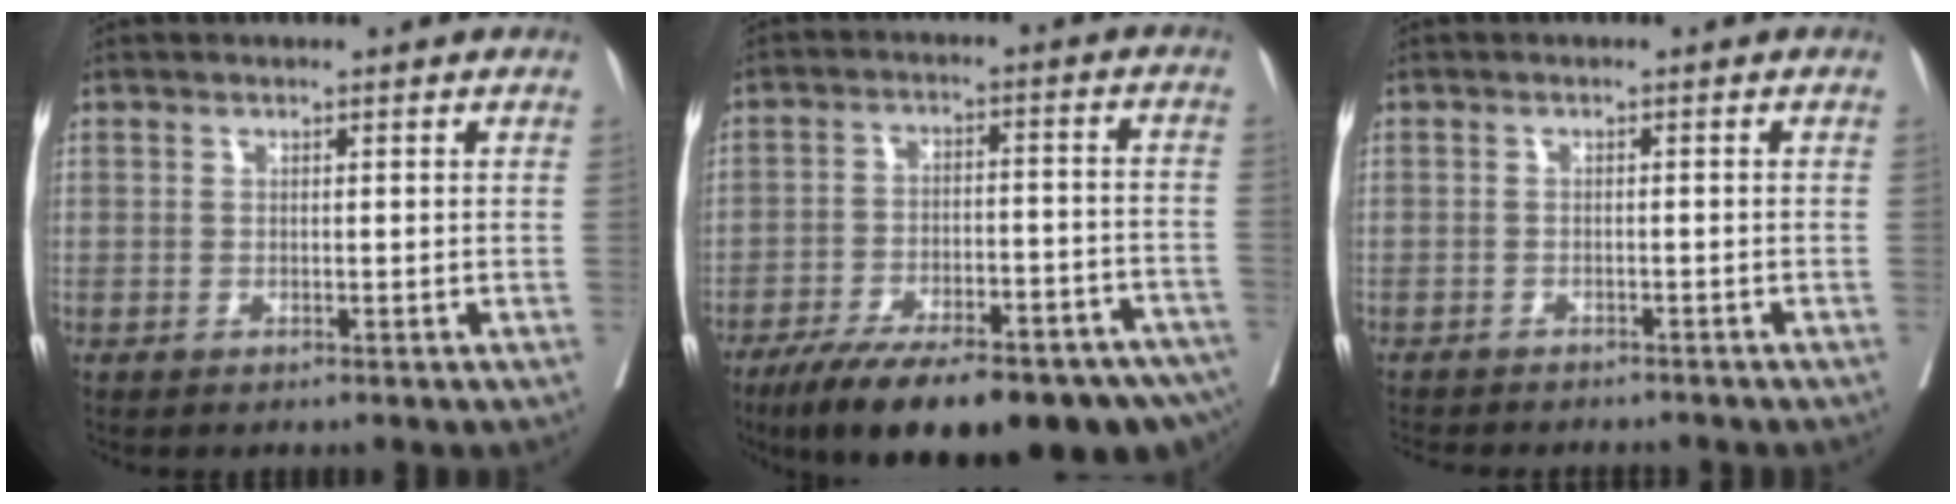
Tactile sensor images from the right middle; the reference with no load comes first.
{"total": 23.5, "force": [-17.2, 5.2, 15.1], "torque": [-0.174, -0.002, -0.244]}
{"total": 8.9, "force": [-8.1, 2.1, 3.0], "torque": [-0.048, -0.006, -0.103]}